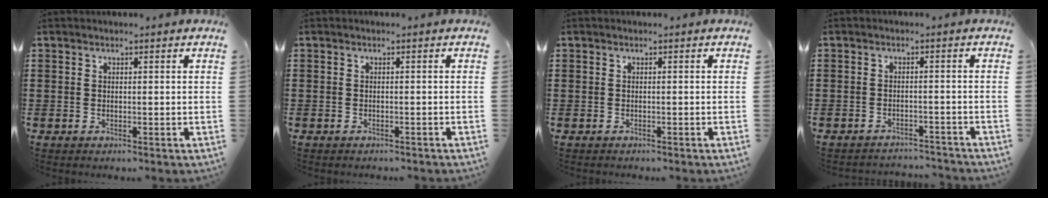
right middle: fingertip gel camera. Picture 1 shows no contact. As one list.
[{"total": 0.7, "force": [-0.6, 0.2, 0.1], "torque": [-0.004, 0.000, -0.013]}, {"total": 0.7, "force": [-0.5, 0.5, -0.1], "torque": [0.002, 0.005, -0.012]}, {"total": 2.3, "force": [-2.3, 0.2, 0.0], "torque": [-0.007, 0.001, -0.050]}]